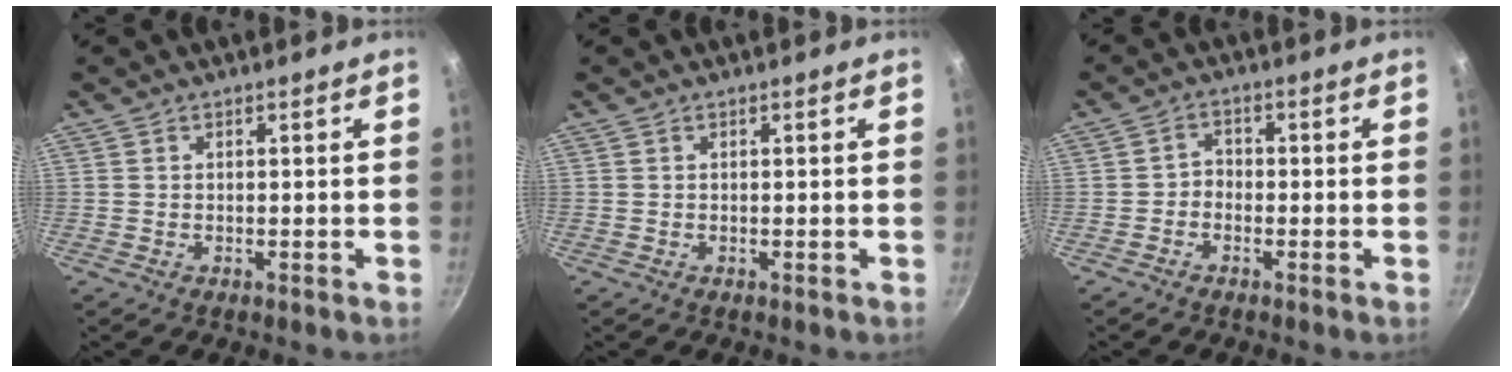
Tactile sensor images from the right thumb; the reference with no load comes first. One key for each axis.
{"total": 0.0}
{"total": 2.2, "fx": -1.1, "fy": 1.6, "fz": 0.9, "tx": -0.008, "ty": 0.018, "tz": -0.025}